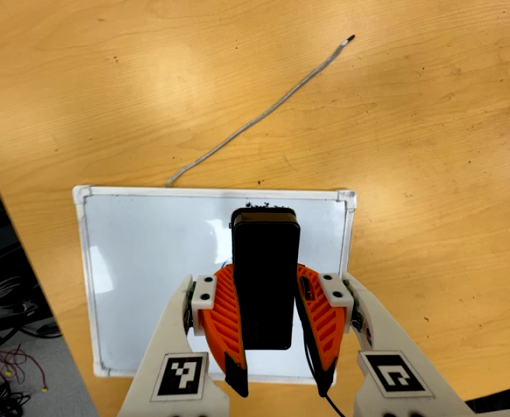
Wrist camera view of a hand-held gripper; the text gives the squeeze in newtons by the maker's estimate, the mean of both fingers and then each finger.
{"total": 7.5, "left": 5.8, "right": 9.2}